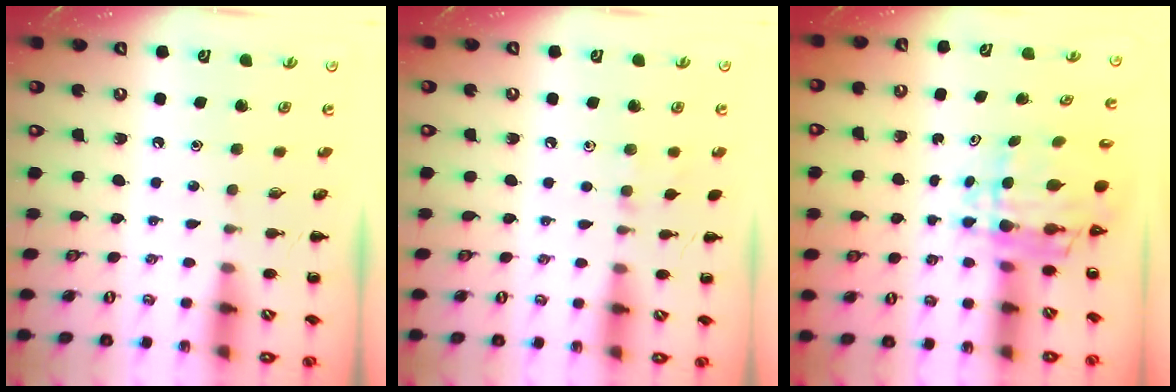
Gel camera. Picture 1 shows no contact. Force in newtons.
{"total": 5.9, "press": 5.7, "slide": 1.7}
{"total": 7.1, "press": 6.5, "slide": 2.9}